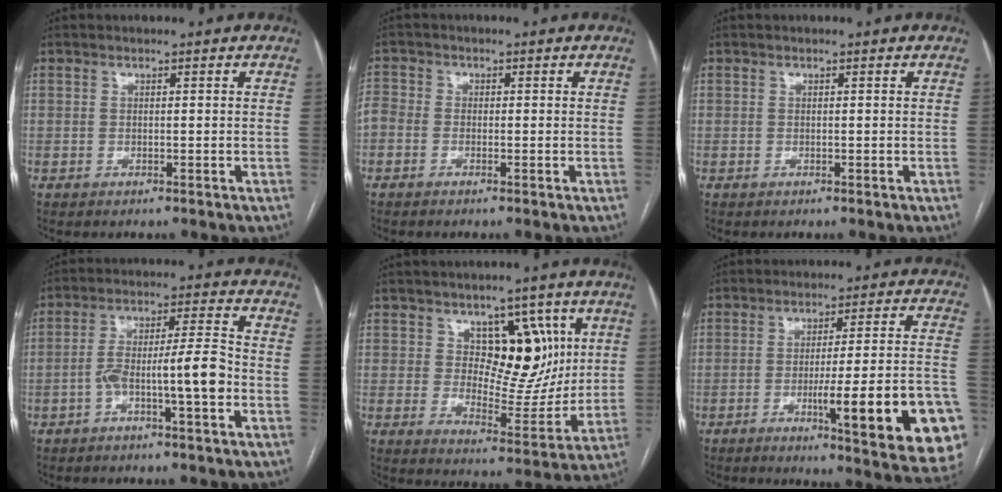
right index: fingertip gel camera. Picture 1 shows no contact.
{"total": 2.9, "force": [-0.8, 2.4, 1.5], "torque": [-0.043, 0.013, -0.020]}
{"total": 0.0}
{"total": 8.8, "force": [-3.1, 0.8, 8.2], "torque": [-0.144, 0.025, -0.050]}
{"total": 10.3, "force": [3.7, 6.1, 7.4], "torque": [-0.092, 0.009, 0.066]}
{"total": 19.9, "force": [-6.8, 1.6, 18.6], "torque": [-0.171, 0.002, -0.083]}